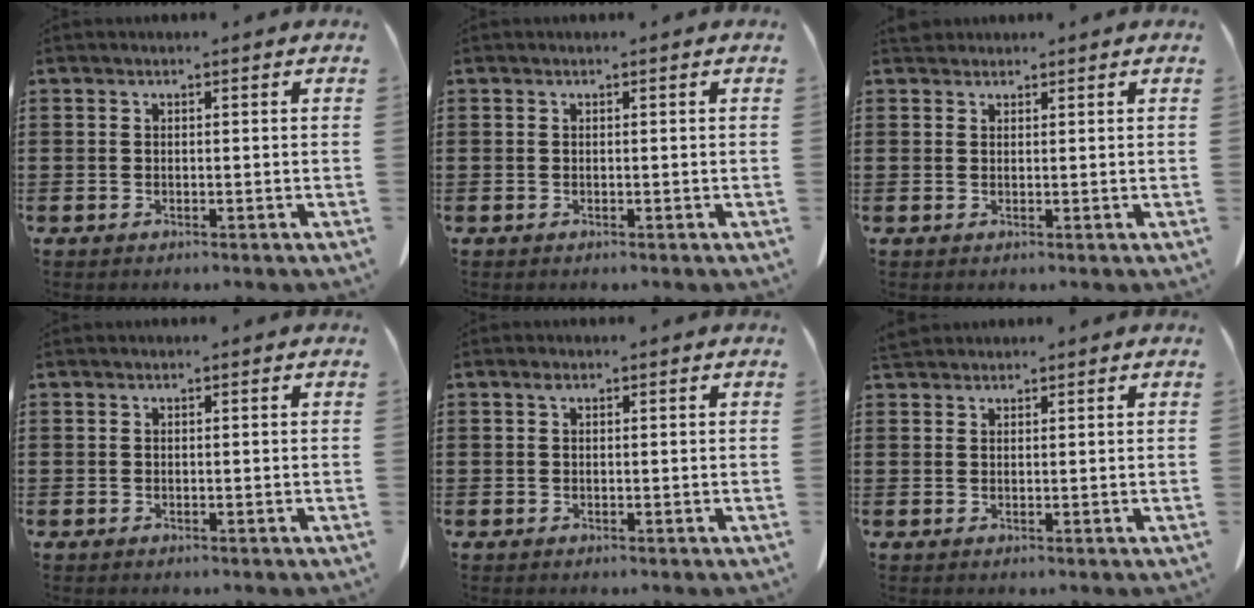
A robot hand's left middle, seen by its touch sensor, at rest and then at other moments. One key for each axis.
{"total": 0.0}
{"total": 1.6, "fx": 1.4, "fy": 0.6, "fz": 0.3, "tx": -0.010, "ty": 0.004, "tz": 0.029}
{"total": 0.0}
{"total": 0.9, "fx": 0.4, "fy": 0.6, "fz": 0.6, "tx": -0.015, "ty": 0.005, "tz": 0.007}
{"total": 1.7, "fx": 1.6, "fy": 0.5, "fz": 0.4, "tx": -0.013, "ty": 0.003, "tz": 0.033}